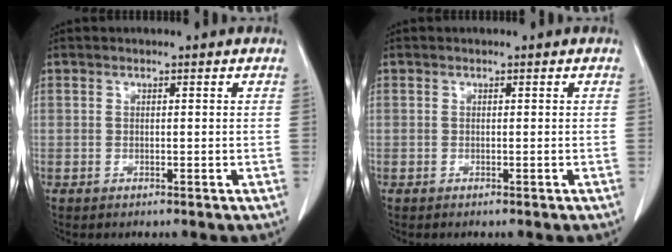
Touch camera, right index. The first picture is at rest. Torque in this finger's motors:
{"motor_torque": [0.02, -0.02, 0.01, 0.02]}